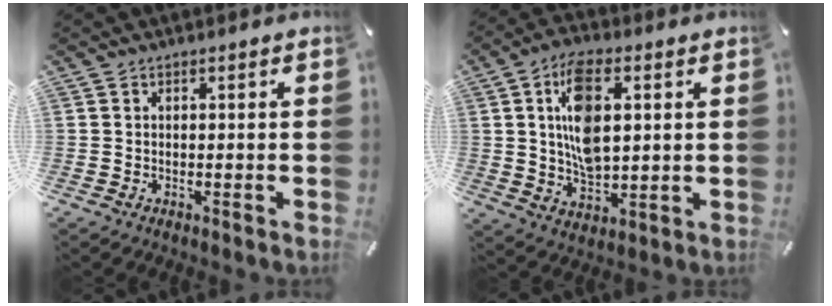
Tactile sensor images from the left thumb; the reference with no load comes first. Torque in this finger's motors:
{"motor_torque": [0.60, 0.72, 0.85, 0.25, 0.22]}